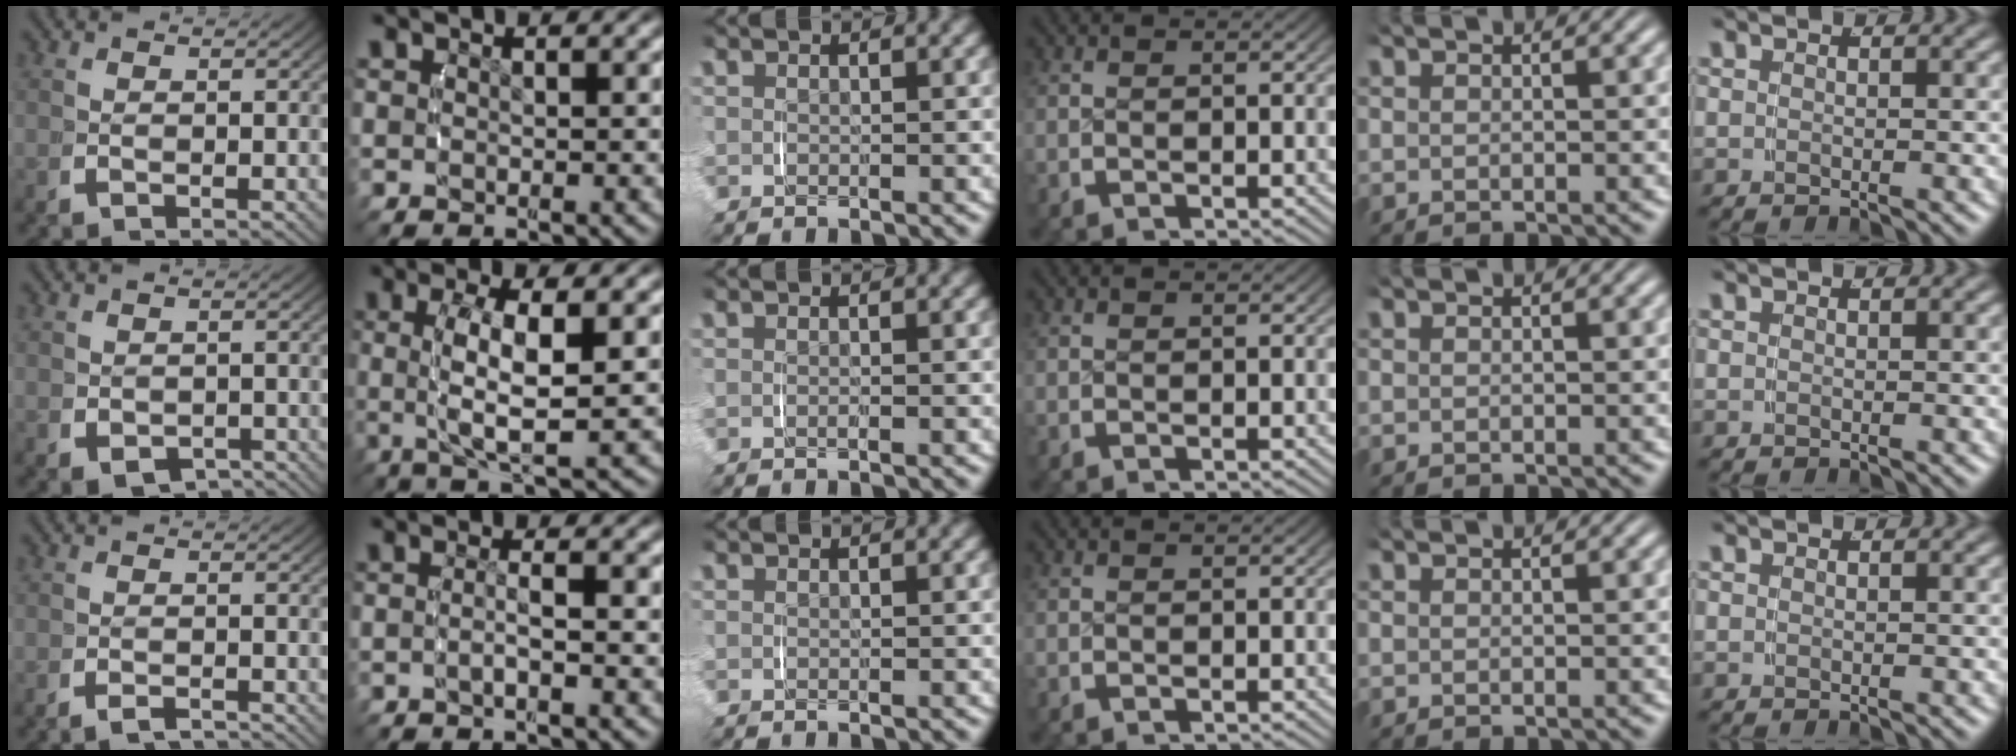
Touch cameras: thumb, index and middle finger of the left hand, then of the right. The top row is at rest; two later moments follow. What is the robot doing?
{"motion": "lift_and_place", "object": "toothpaste"}